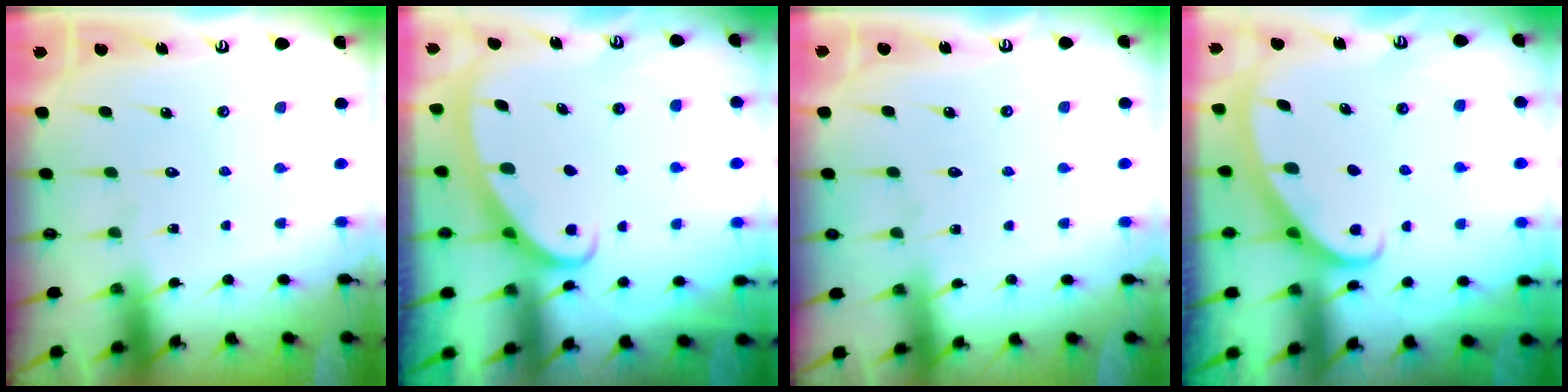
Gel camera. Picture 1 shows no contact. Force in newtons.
{"total": 2.5, "press": 2.5, "slide": 0.4}
{"total": 1.8, "press": 1.7, "slide": 0.2}
{"total": 3.1, "press": 3.1, "slide": 0.1}